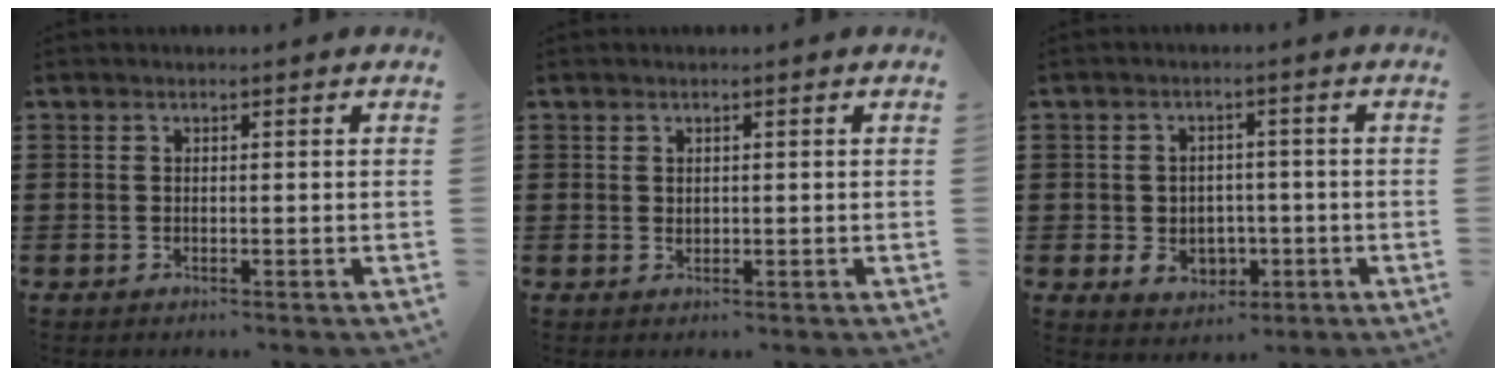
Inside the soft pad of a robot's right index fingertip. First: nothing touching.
{"total": 0.7, "force": [0.5, 0.5, 0.0], "torque": [-0.001, 0.004, 0.009]}
{"total": 4.1, "force": [-0.7, 3.7, 1.6], "torque": [-0.033, 0.008, -0.015]}